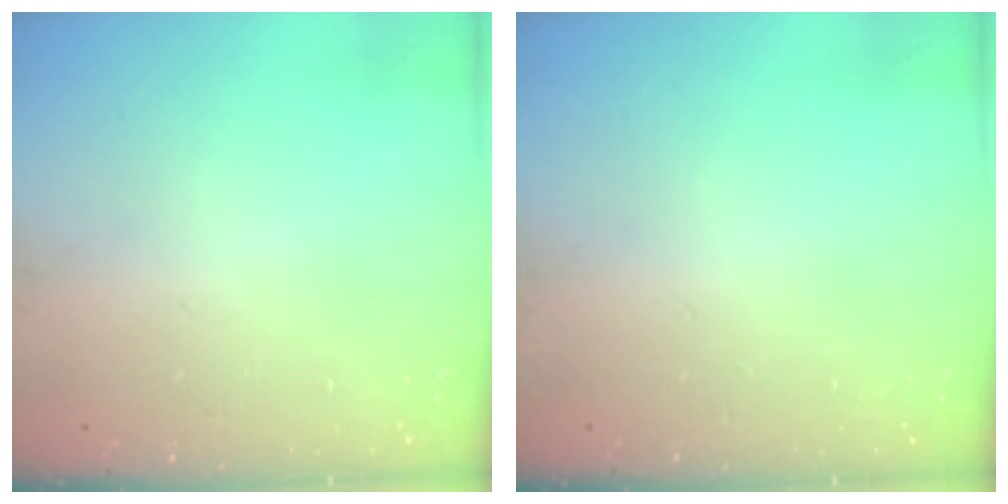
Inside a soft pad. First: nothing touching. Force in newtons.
{"total": 0.0}